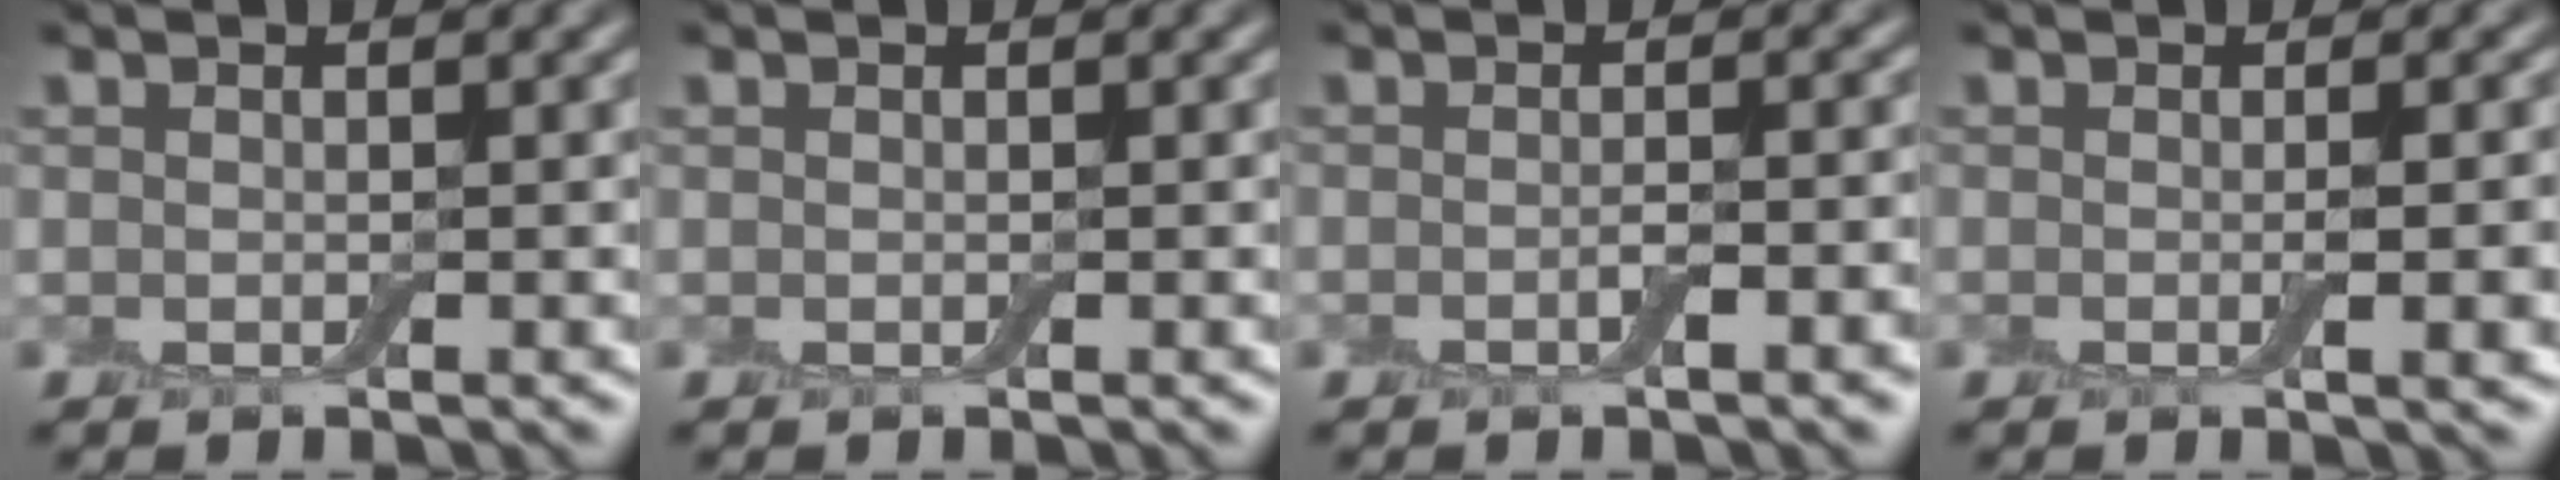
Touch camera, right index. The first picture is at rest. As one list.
[{"total": 0.0}, {"total": 2.5, "force": [-1.0, 0.7, 2.2], "torque": [-0.027, 0.003, -0.017]}, {"total": 3.6, "force": [-0.4, 1.0, 3.4], "torque": [-0.039, -0.001, -0.008]}]